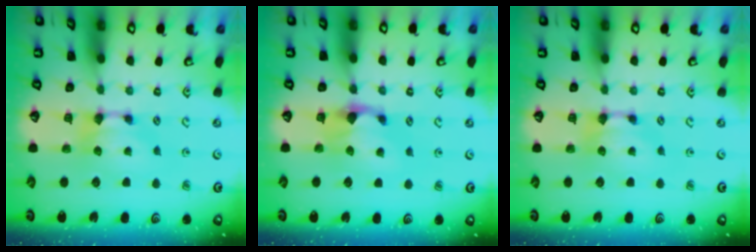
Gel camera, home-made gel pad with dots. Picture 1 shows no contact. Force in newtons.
{"total": 2.7, "press": 2.6, "slide": 0.8}
{"total": 0.0}